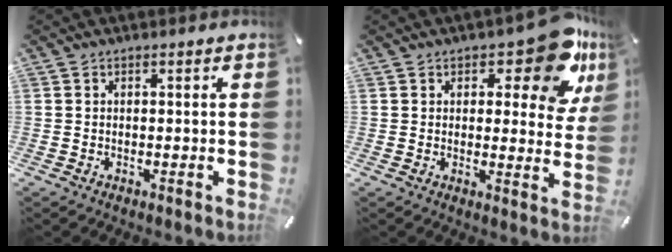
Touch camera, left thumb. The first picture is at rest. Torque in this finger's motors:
{"motor_torque": [0.71, -0.12, 0.34, -0.01, 0.00]}